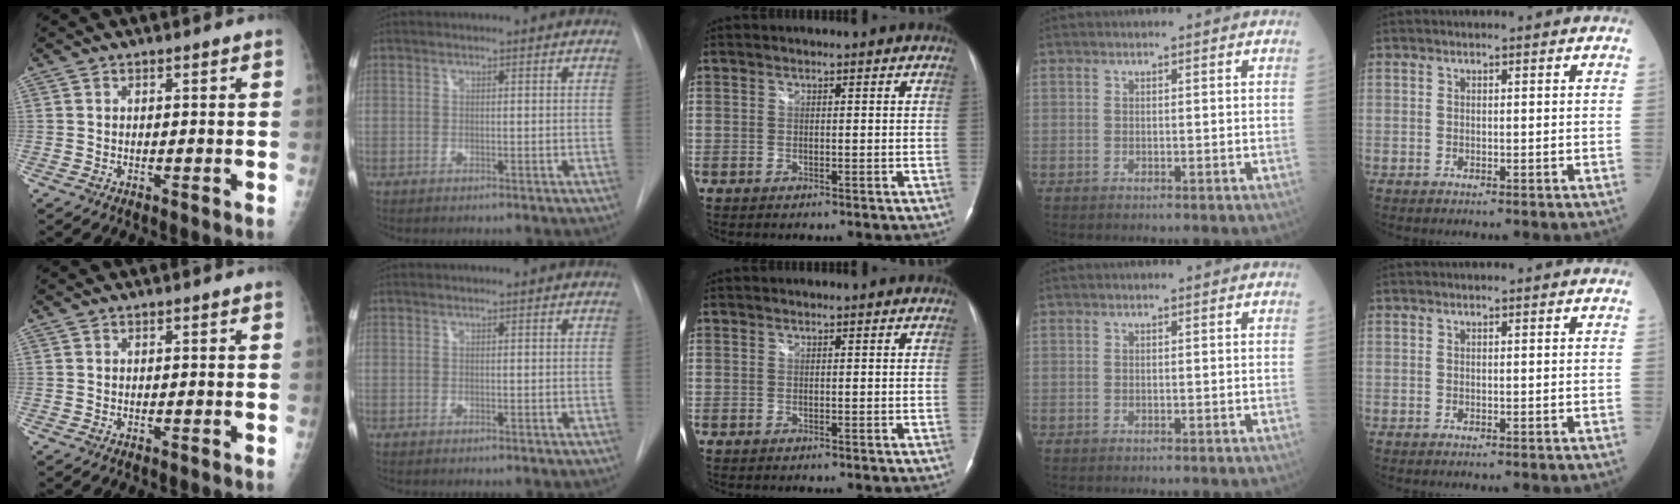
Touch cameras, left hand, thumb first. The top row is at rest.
{}